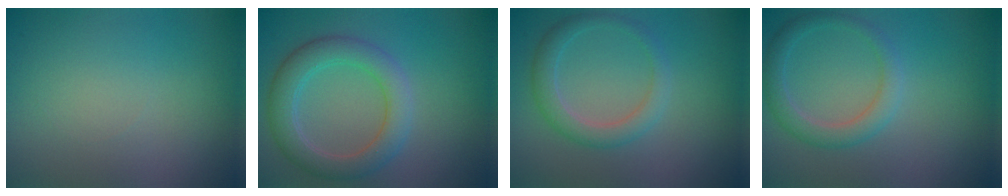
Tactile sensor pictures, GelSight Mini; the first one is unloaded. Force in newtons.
{"total": 4.4, "press": 4.4, "slide": 0.2}
{"total": 2.5, "press": 2.5, "slide": 0.1}
{"total": 2.6, "press": 2.6, "slide": 0.2}